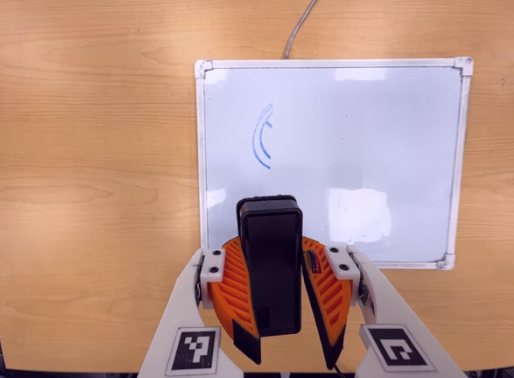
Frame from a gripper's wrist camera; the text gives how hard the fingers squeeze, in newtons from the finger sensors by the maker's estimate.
{"total": 12.5, "left": 11.6, "right": 13.3}